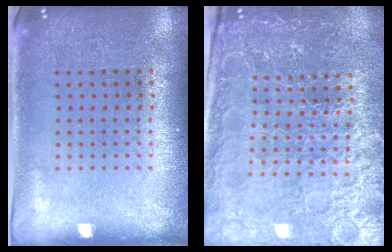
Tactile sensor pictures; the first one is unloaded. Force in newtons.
{"total": 4.7, "press": 4.4, "slide": 1.5}